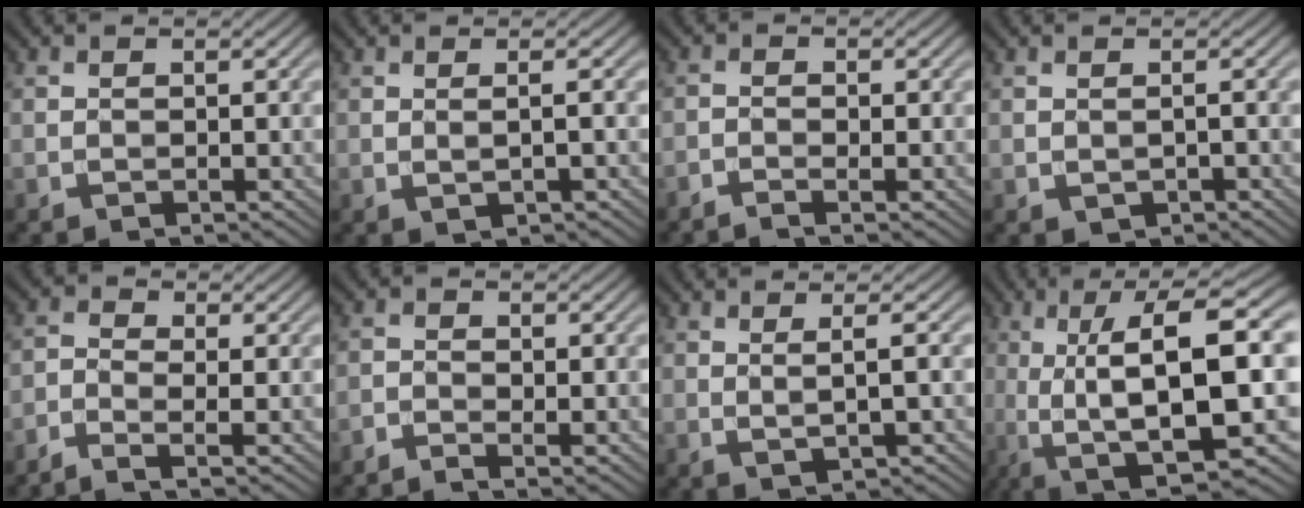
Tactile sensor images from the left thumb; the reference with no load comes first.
{"total": 1.6, "force": [0.1, 0.1, 1.6], "torque": [-0.037, 0.002, 0.001]}
{"total": 1.6, "force": [-1.0, 0.2, 1.2], "torque": [-0.023, 0.001, -0.024]}
{"total": 1.0, "force": [-0.2, 0.5, 0.8], "torque": [-0.014, -0.003, -0.002]}
{"total": 2.9, "force": [-1.7, 0.7, 2.2], "torque": [-0.051, -0.002, -0.045]}
{"total": 1.9, "force": [-1.3, 0.4, 1.2], "torque": [-0.025, -0.002, -0.030]}
{"total": 2.9, "force": [0.5, 0.4, 2.8], "torque": [-0.052, 0.003, 0.012]}
{"total": 16.4, "force": [-1.9, 4.1, 15.8], "torque": [-0.262, 0.009, -0.020]}